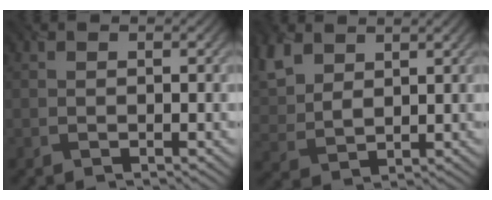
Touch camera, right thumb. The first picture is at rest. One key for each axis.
{"total": 7.3, "fx": 4.3, "fy": 4.2, "fz": 4.1, "tx": -0.137, "ty": 0.017, "tz": 0.089}